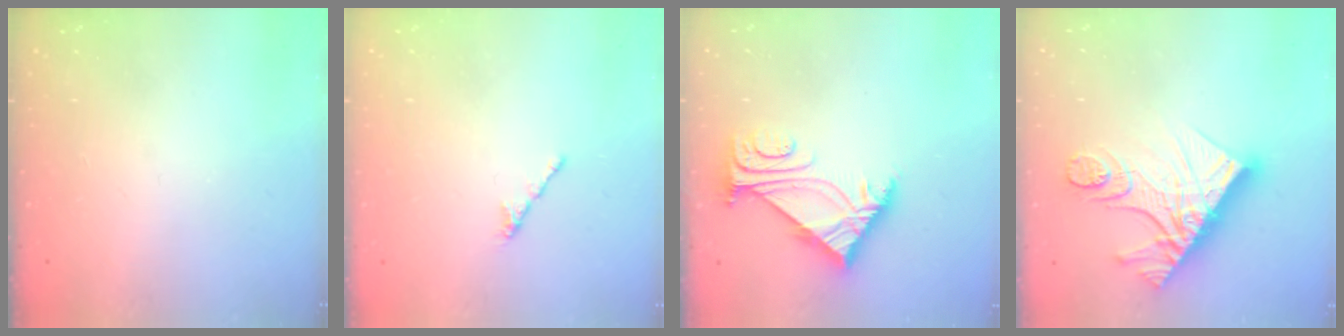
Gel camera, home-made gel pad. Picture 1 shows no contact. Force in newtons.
{"total": 1.7, "press": 1.6, "slide": 0.5}
{"total": 6.1, "press": 6.0, "slide": 1.1}
{"total": 16.3, "press": 16.3, "slide": 1.3}